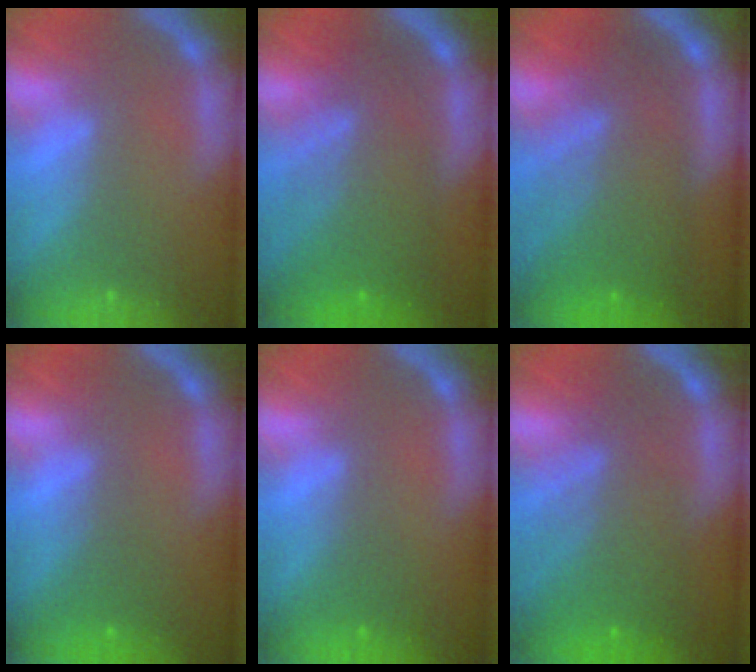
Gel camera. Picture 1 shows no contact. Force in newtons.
{"total": 8.5}
{"total": 9.1}
{"total": 2.0}
{"total": 1.4}
{"total": 7.1}